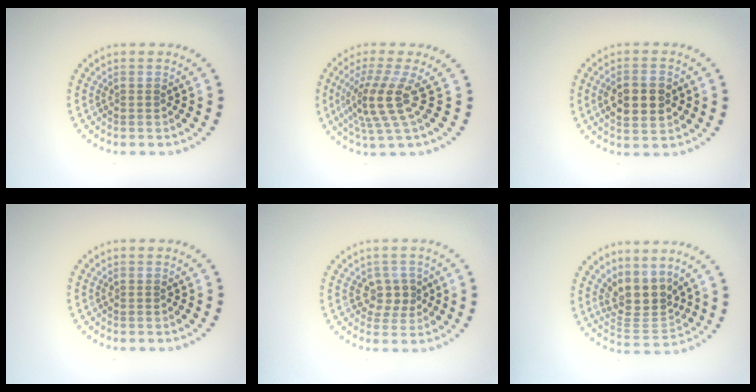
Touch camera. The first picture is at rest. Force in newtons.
{"total": 4.3, "press": 3.0, "slide": 3.1}
{"total": 4.6, "press": 4.6, "slide": 0.3}
{"total": 0.0}
{"total": 2.3, "press": 2.1, "slide": 0.8}
{"total": 3.8, "press": 3.0, "slide": 2.3}